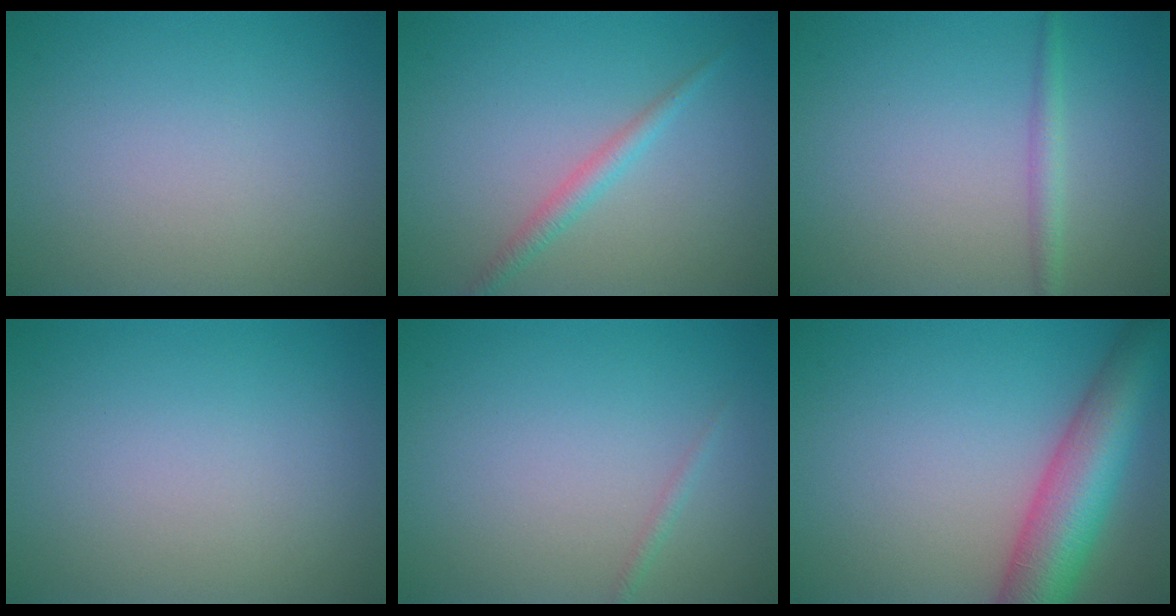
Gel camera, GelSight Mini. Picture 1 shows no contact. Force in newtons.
{"total": 1.7, "press": 1.7, "slide": 0.0}
{"total": 1.6, "press": 1.6, "slide": 0.1}
{"total": 0.0}
{"total": 0.7, "press": 0.7, "slide": 0.0}
{"total": 8.8, "press": 8.8, "slide": 0.3}